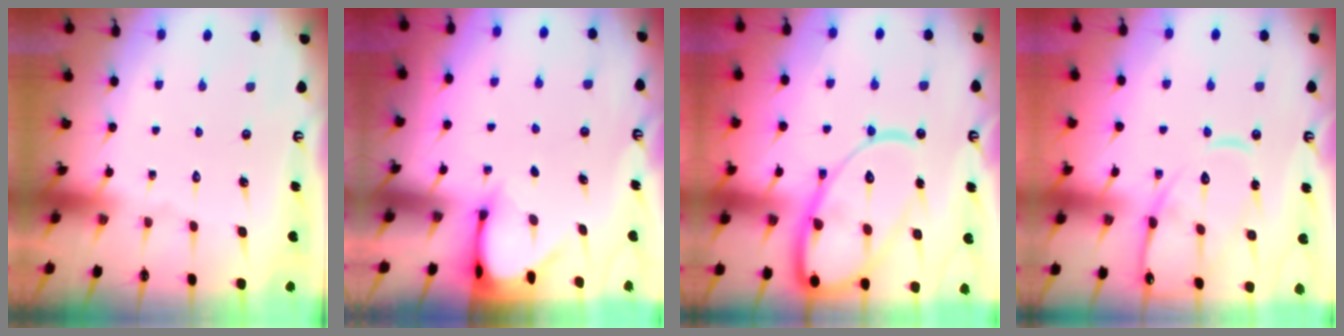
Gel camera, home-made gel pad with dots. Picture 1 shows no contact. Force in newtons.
{"total": 3.5, "press": 3.4, "slide": 0.2}
{"total": 19.7, "press": 19.6, "slide": 1.8}
{"total": 14.1, "press": 14.1, "slide": 1.1}